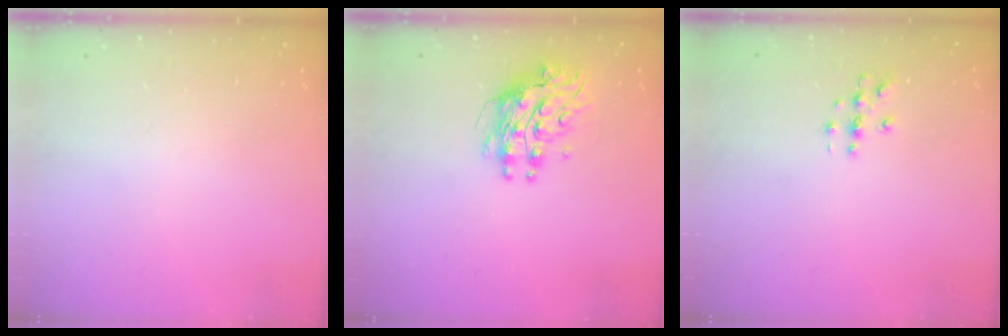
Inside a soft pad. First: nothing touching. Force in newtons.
{"total": 9.4, "press": 9.3, "slide": 0.9}
{"total": 2.8, "press": 2.8, "slide": 0.2}